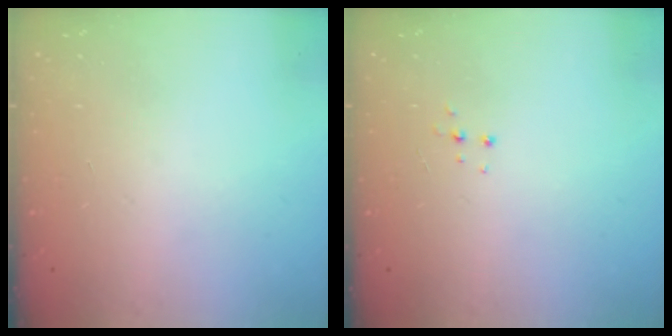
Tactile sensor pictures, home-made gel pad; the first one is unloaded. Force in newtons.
{"total": 4.2, "press": 4.2, "slide": 0.5}